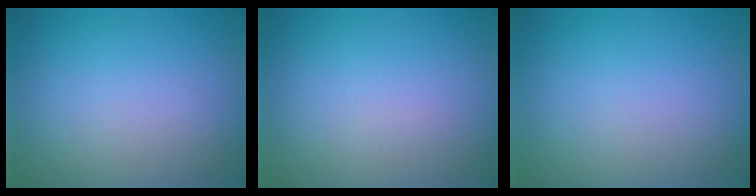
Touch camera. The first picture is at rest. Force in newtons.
{"total": 0.0}
{"total": 0.0}